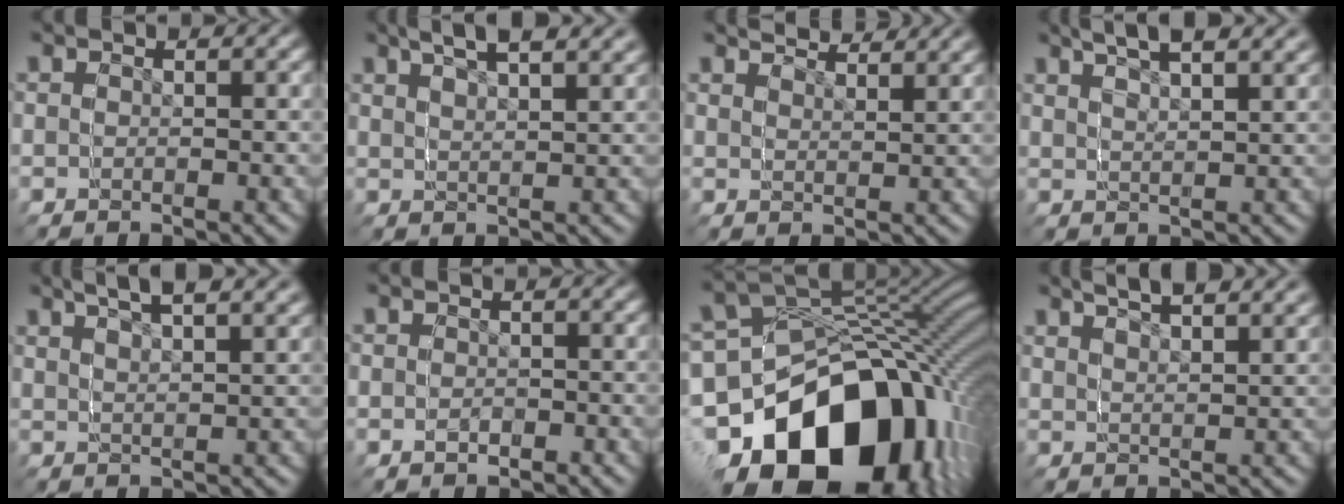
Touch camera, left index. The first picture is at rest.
{"total": 2.9, "force": [2.8, -0.2, 0.5], "torque": [-0.016, 0.015, 0.039]}
{"total": 2.7, "force": [2.7, 0.6, 0.4], "torque": [-0.004, 0.008, 0.040]}
{"total": 3.4, "force": [3.2, 0.6, 1.0], "torque": [-0.026, 0.012, 0.045]}
{"total": 2.9, "force": [2.8, 0.0, 0.9], "torque": [-0.022, 0.013, 0.039]}
{"total": 1.1, "force": [0.3, 0.6, -0.8], "torque": [0.003, -0.012, 0.008]}
{"total": 16.8, "force": [-6.9, 11.9, 9.7], "torque": [-0.176, -0.052, -0.085]}
{"total": 2.9, "force": [2.9, 0.3, 0.4], "torque": [-0.016, 0.011, 0.042]}